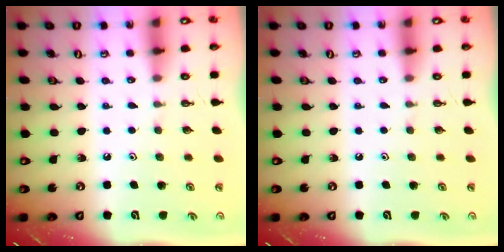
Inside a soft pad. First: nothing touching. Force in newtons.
{"total": 0.0}